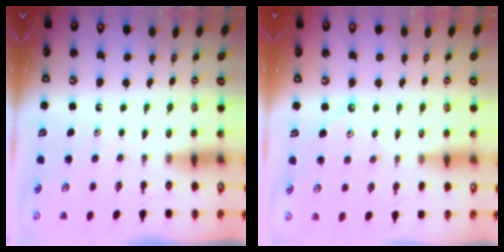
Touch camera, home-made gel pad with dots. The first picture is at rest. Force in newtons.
{"total": 3.0, "press": 2.9, "slide": 0.4}